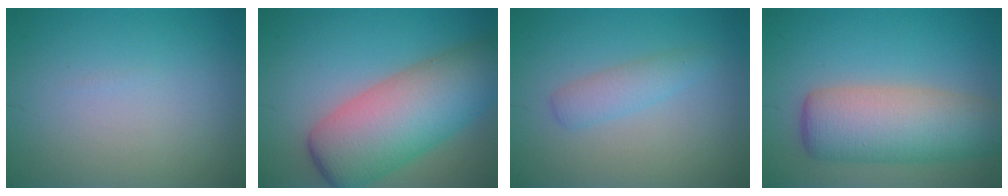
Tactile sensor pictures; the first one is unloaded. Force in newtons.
{"total": 10.3, "press": 10.3, "slide": 0.4}
{"total": 2.0, "press": 2.0, "slide": 0.1}
{"total": 8.1, "press": 8.1, "slide": 0.4}